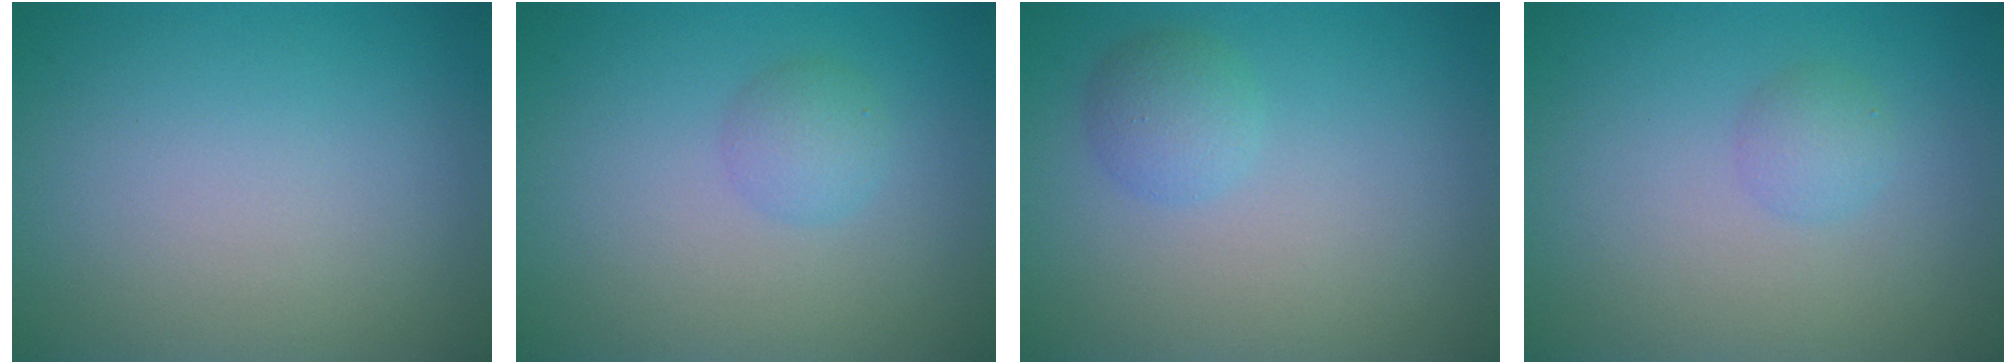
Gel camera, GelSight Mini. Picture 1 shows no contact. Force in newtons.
{"total": 1.7, "press": 1.7, "slide": 0.1}
{"total": 1.9, "press": 1.9, "slide": 0.1}
{"total": 1.4, "press": 1.4, "slide": 0.1}